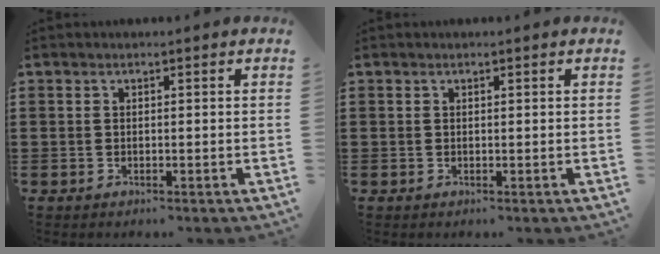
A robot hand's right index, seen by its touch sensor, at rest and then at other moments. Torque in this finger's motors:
{"motor_torque": [-0.21, -0.05, 0.01, 0.00]}